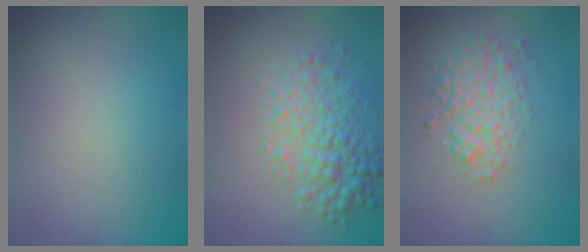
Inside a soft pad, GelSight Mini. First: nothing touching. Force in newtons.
{"total": 4.4, "press": 4.3, "slide": 0.2}
{"total": 3.7, "press": 3.7, "slide": 0.1}